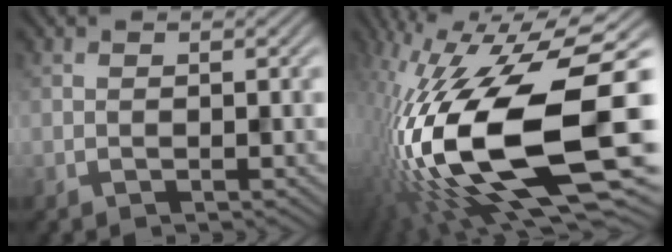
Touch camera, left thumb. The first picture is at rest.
{"total": 21.1, "force": [-4.7, 8.2, 18.9], "torque": [-0.381, -0.023, -0.073]}